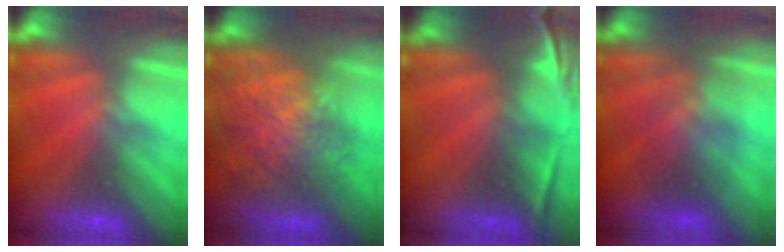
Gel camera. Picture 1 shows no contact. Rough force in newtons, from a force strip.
{"total": 10.1}
{"total": 7.4}
{"total": 1.7}